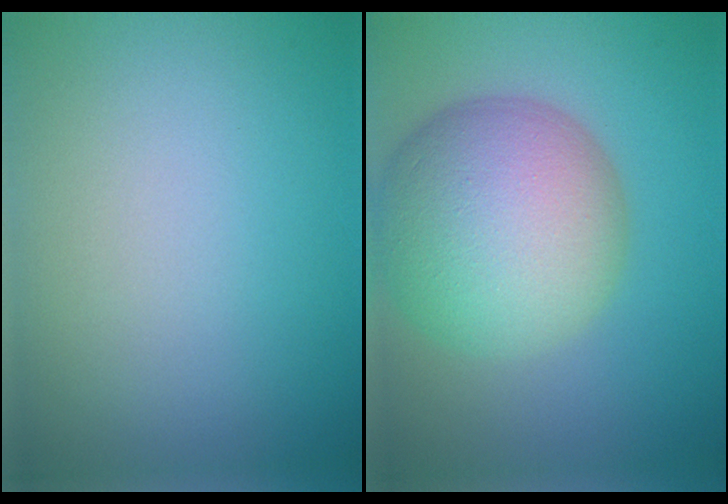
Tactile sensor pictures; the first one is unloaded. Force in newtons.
{"total": 11.0, "press": 11.0, "slide": 0.4}